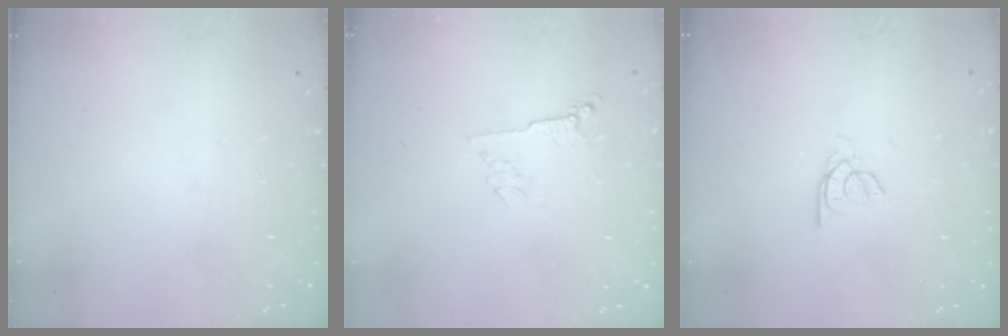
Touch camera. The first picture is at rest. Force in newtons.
{"total": 2.8, "press": 2.7, "slide": 0.6}
{"total": 2.3, "press": 2.3, "slide": 0.2}